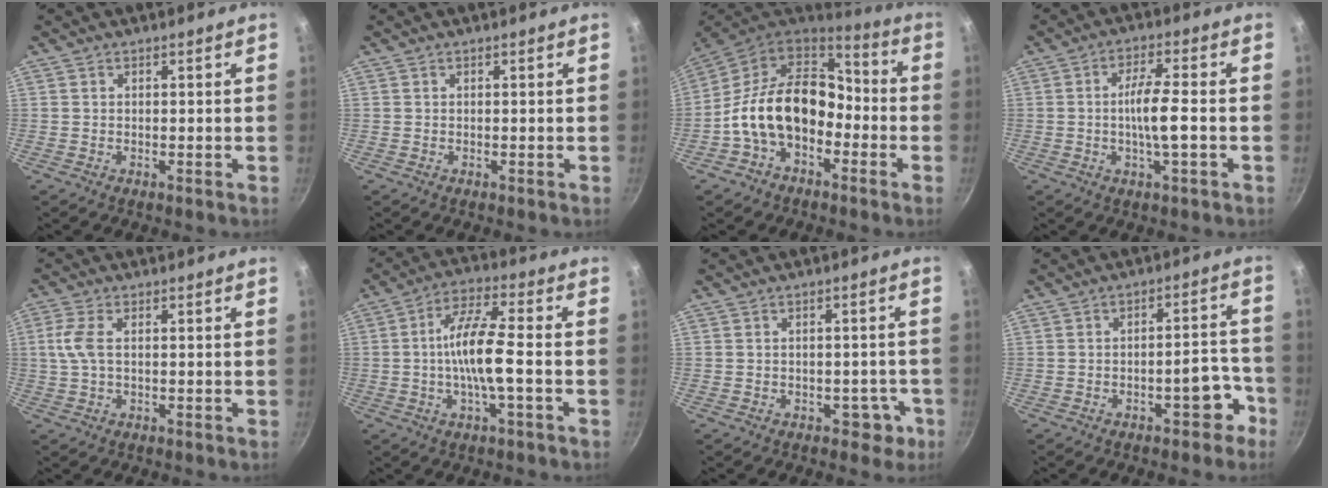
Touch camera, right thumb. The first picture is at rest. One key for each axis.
{"total": 0.0}
{"total": 17.4, "fx": -3.8, "fy": 12.0, "fz": 12.0, "tx": -0.176, "ty": 0.057, "tz": -0.080}
{"total": 7.0, "fx": -1.2, "fy": 1.1, "fz": 6.8, "tx": -0.125, "ty": 0.013, "tz": -0.024}
{"total": 4.6, "fx": 0.4, "fy": 2.1, "fz": 4.1, "tx": -0.098, "ty": 0.008, "tz": 0.005}
{"total": 10.4, "fx": -1.6, "fy": 2.3, "fz": 10.0, "tx": -0.189, "ty": 0.026, "tz": -0.041}
{"total": 3.9, "fx": -1.9, "fy": 2.8, "fz": 1.9, "tx": -0.002, "ty": 0.029, "tz": -0.005}
{"total": 6.8, "fx": -3.9, "fy": 3.0, "fz": 4.7, "tx": -0.025, "ty": 0.053, "tz": -0.037}